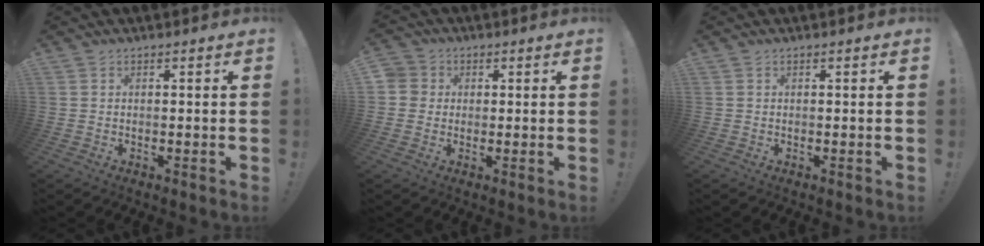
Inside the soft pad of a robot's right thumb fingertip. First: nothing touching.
{"total": 4.3, "force": [0.3, 4.1, 1.1], "torque": [-0.019, 0.008, 0.007]}
{"total": 0.0}